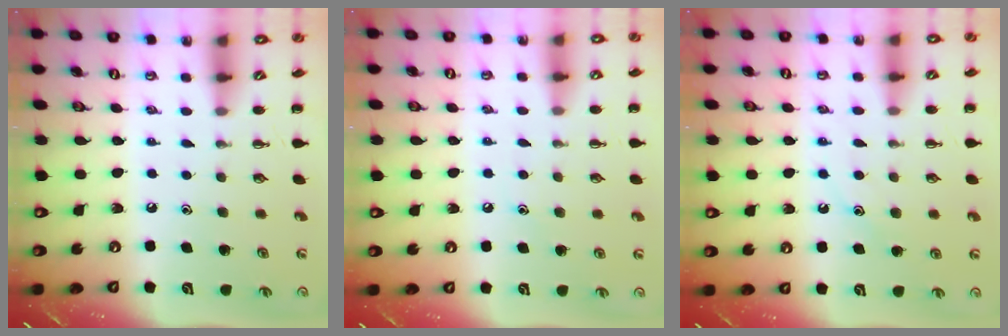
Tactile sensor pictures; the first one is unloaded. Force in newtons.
{"total": 5.6, "press": 5.4, "slide": 1.6}
{"total": 9.9, "press": 9.8, "slide": 1.1}